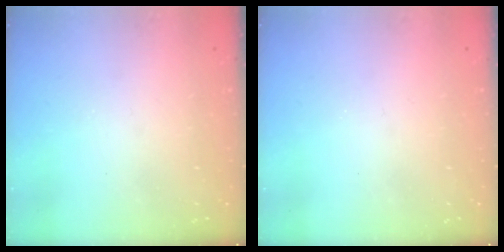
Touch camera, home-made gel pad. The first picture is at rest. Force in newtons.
{"total": 0.0}